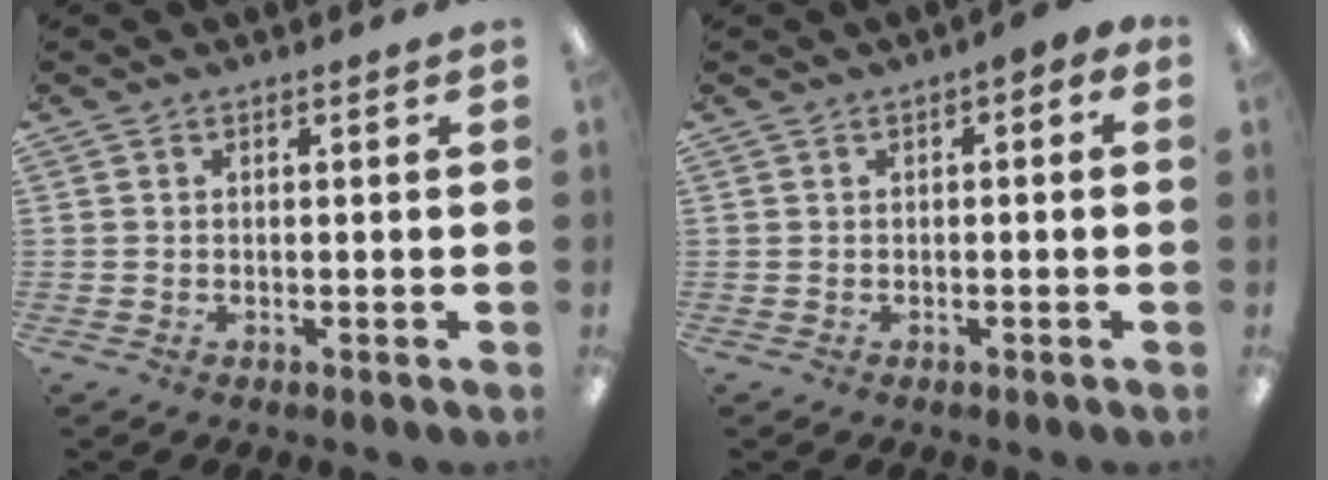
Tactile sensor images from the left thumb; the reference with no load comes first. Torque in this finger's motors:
{"motor_torque": [0.05, 0.48, 0.69, -0.18, 0.00]}